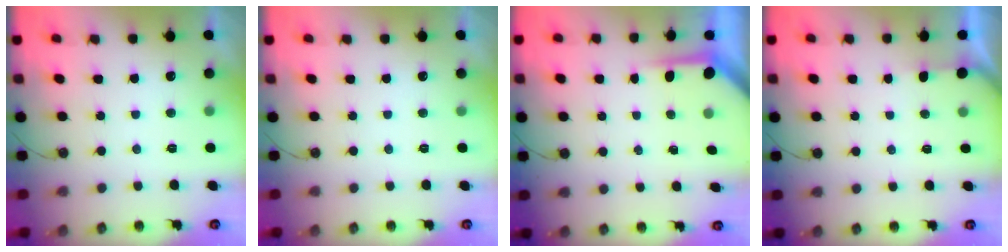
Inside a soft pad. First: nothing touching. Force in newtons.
{"total": 0.0}
{"total": 3.9, "press": 3.9, "slide": 0.4}
{"total": 1.9, "press": 1.9, "slide": 0.2}